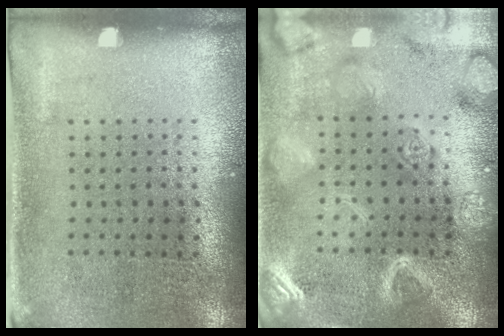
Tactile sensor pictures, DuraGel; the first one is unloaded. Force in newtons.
{"total": 5.2, "press": 5.2, "slide": 0.6}